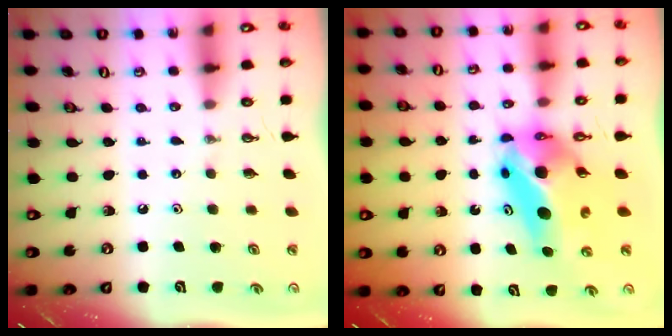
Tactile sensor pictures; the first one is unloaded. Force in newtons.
{"total": 10.0, "press": 9.7, "slide": 2.3}